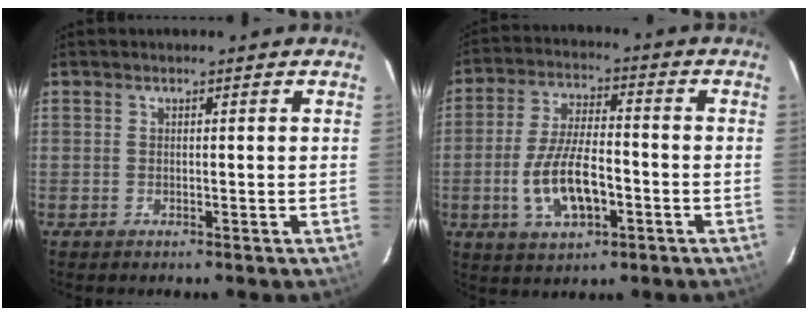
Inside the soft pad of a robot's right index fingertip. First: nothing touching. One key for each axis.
{"total": 11.2, "fx": -3.5, "fy": 4.7, "fz": 9.6, "tx": -0.197, "ty": -0.003, "tz": -0.059}